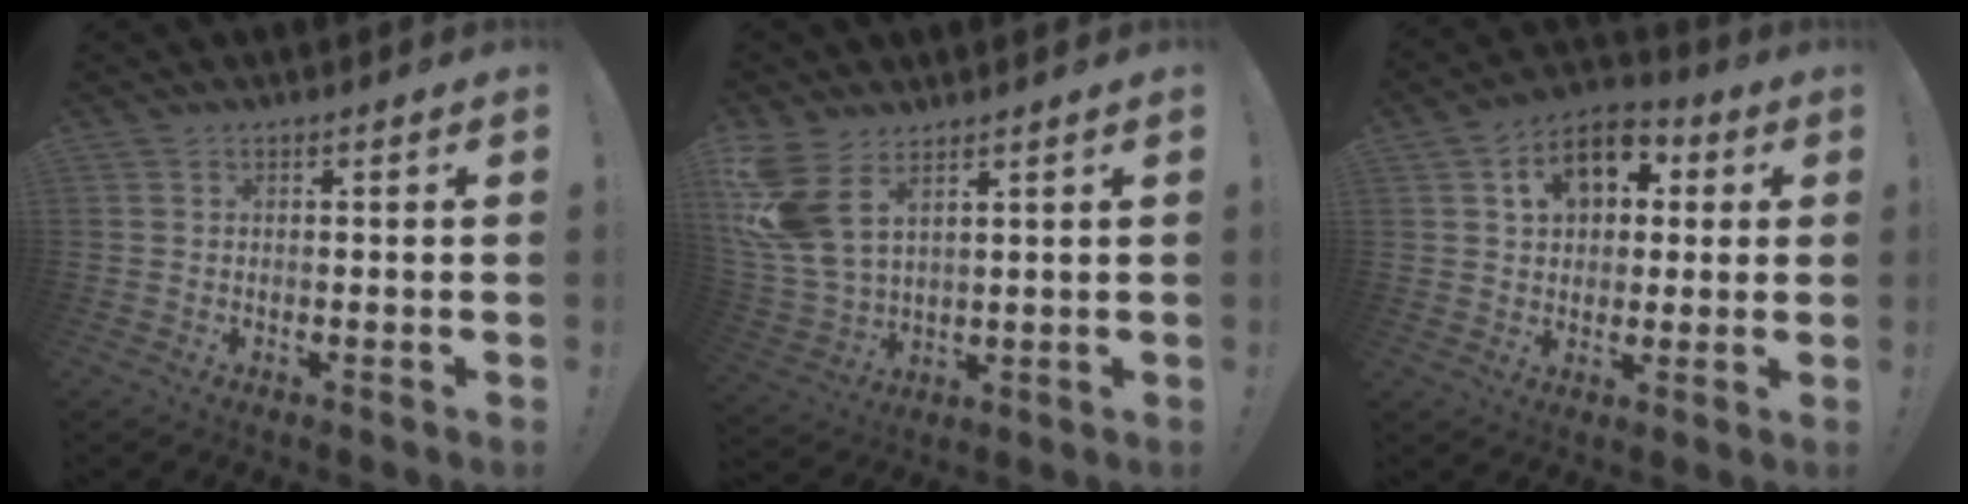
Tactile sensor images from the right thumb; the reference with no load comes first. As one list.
[{"total": 11.9, "force": [6.1, 6.2, 8.1], "torque": [-0.174, -0.033, 0.121]}, {"total": 12.3, "force": [4.7, 8.9, 7.0], "torque": [-0.095, -0.007, 0.086]}]